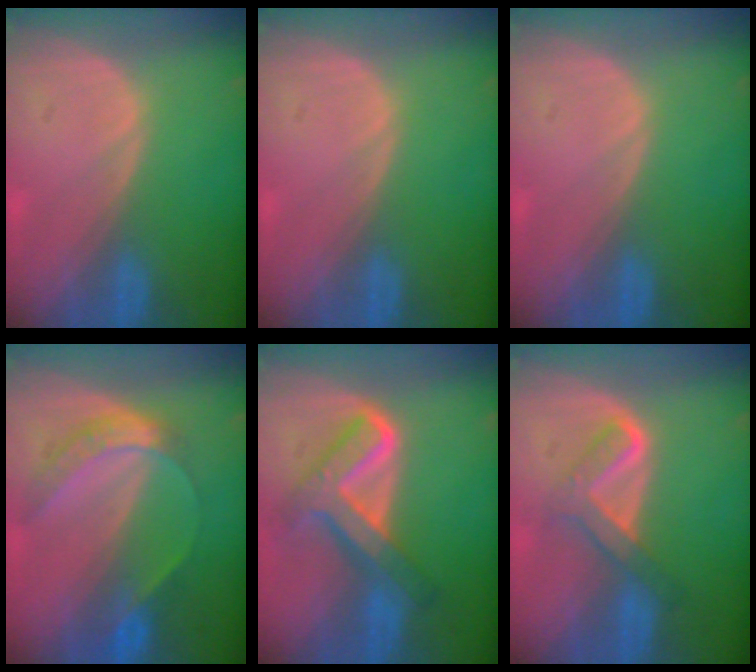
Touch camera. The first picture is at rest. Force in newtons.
{"total": 0.0}
{"total": 0.0}
{"total": 6.8, "press": 5.6, "slide": 3.9}
{"total": 8.2, "press": 8.2, "slide": 0.7}
{"total": 5.1, "press": 5.1, "slide": 0.8}